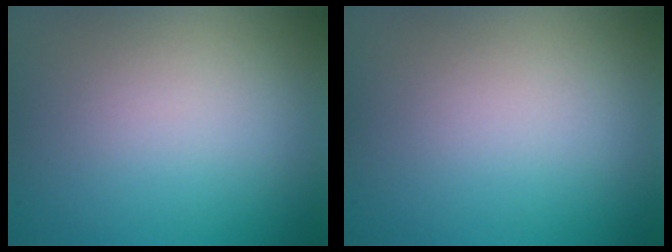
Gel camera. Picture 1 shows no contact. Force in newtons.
{"total": 0.0}